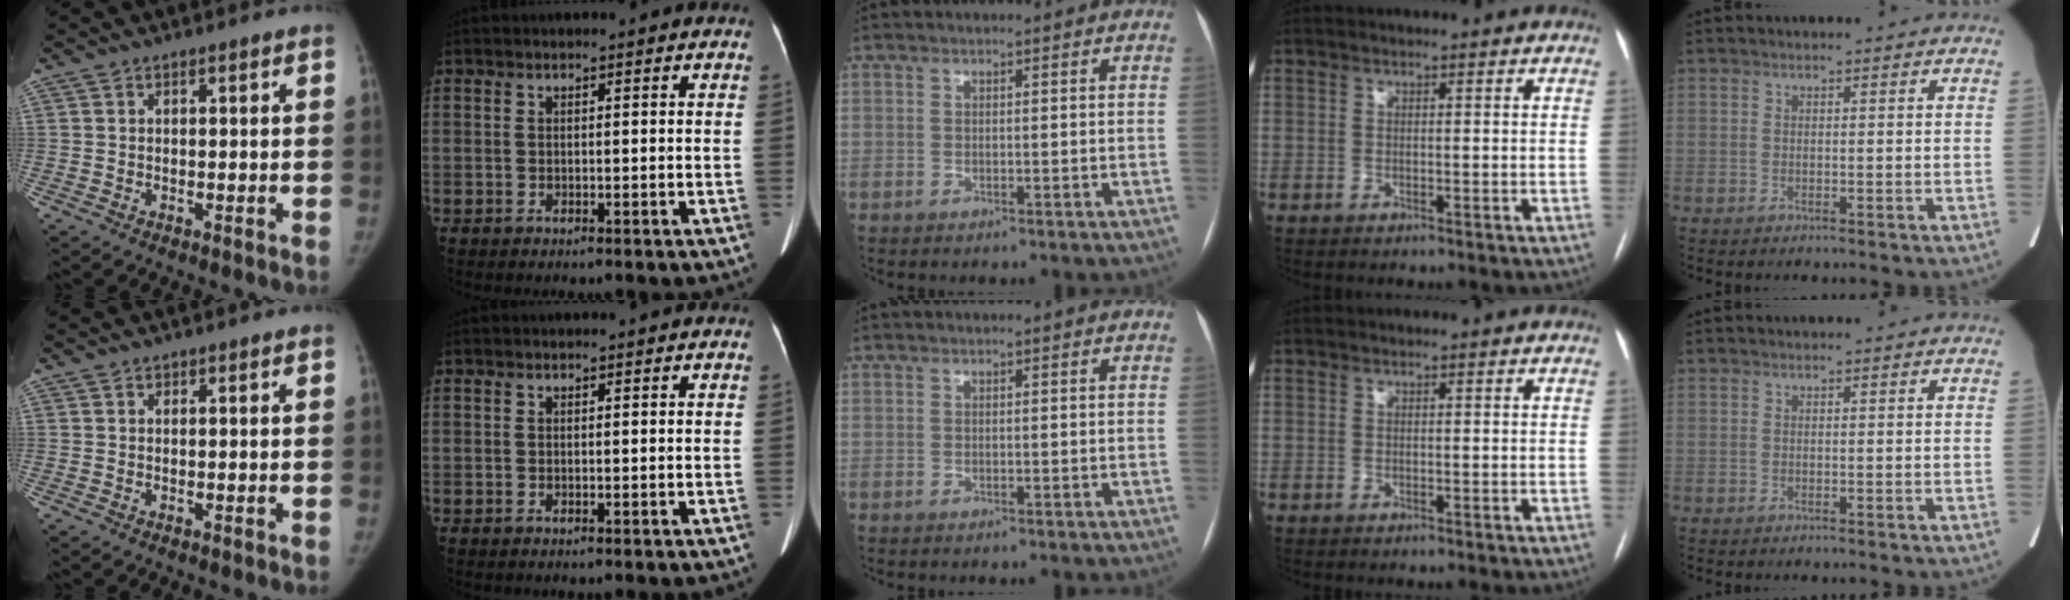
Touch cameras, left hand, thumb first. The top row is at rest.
{"index": {"total": 0.9, "force": [0.8, 0.1, 0.4], "torque": [-0.008, 0.002, 0.010]}}